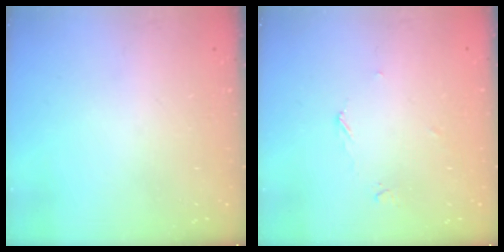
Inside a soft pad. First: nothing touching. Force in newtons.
{"total": 3.7, "press": 3.7, "slide": 0.4}